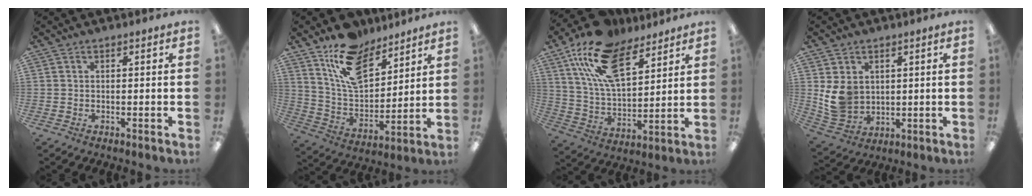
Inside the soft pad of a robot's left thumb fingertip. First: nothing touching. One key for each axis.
{"total": 15.0, "fx": 10.7, "fy": 7.7, "fz": 7.3, "tx": -0.135, "ty": -0.052, "tz": 0.198}
{"total": 19.6, "fx": 12.3, "fy": 9.5, "fz": 12.0, "tx": -0.224, "ty": -0.047, "tz": 0.221}
{"total": 8.5, "fx": 2.0, "fy": 7.1, "fz": 4.3, "tx": -0.100, "ty": -0.001, "tz": 0.041}